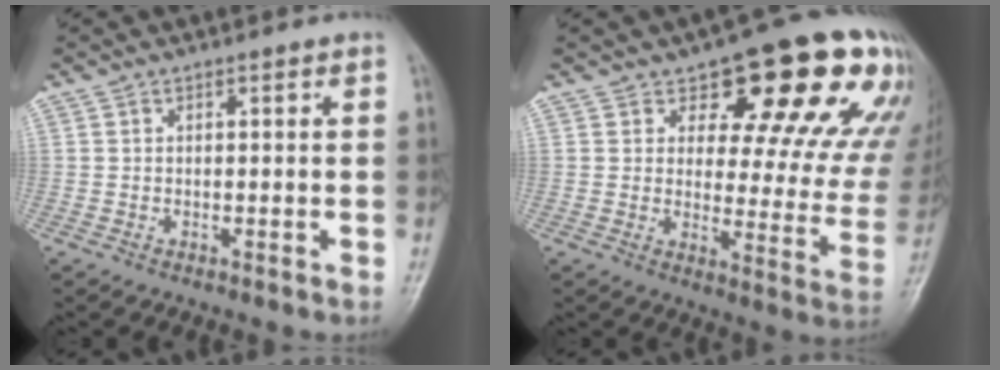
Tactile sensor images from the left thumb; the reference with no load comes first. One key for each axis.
{"total": 21.4, "fx": 12.4, "fy": 9.1, "fz": 14.9, "tx": -0.139, "ty": -0.051, "tz": 0.154}